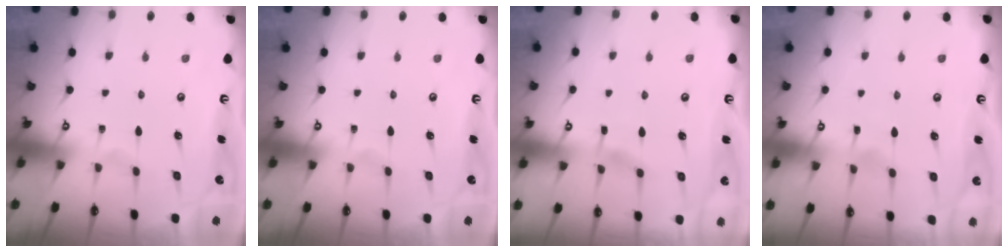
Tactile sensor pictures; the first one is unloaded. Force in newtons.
{"total": 0.0}
{"total": 2.5, "press": 2.5, "slide": 0.4}
{"total": 3.2, "press": 3.2, "slide": 0.4}